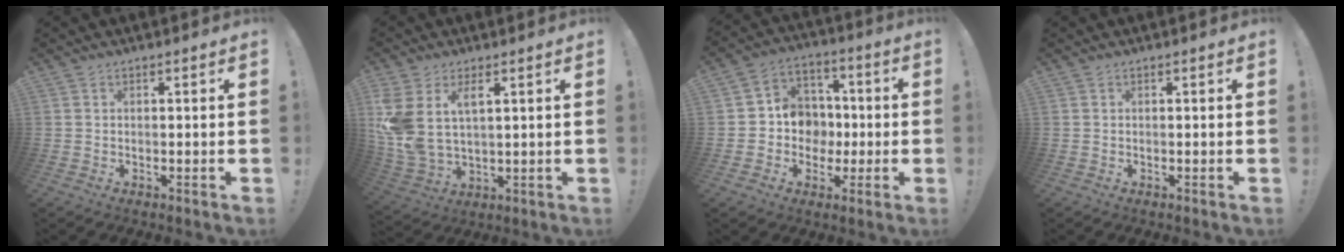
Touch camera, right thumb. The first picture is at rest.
{"total": 9.5, "force": [4.4, 5.3, 6.5], "torque": [-0.138, -0.029, 0.084]}
{"total": 10.9, "force": [-1.6, 10.4, 3.2], "torque": [-0.036, 0.012, -0.018]}
{"total": 0.0}